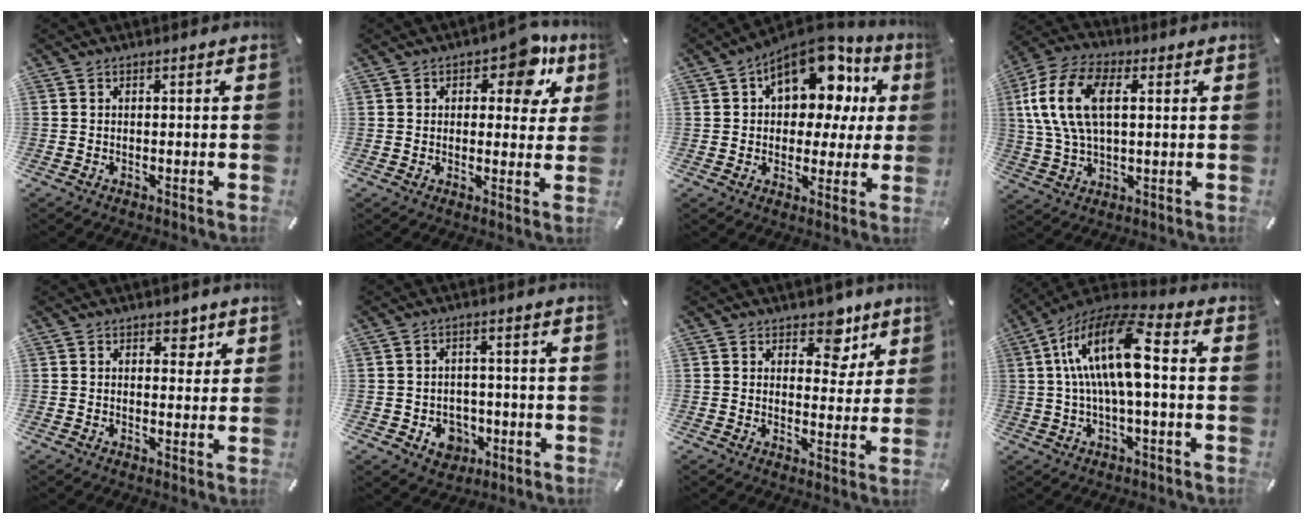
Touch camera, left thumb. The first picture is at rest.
{"total": 10.0, "force": [5.4, 5.6, 6.4], "torque": [-0.057, -0.030, 0.085]}
{"total": 16.5, "force": [7.7, 10.1, 10.6], "torque": [-0.147, -0.047, 0.133]}
{"total": 13.7, "force": [3.3, 7.9, 10.7], "torque": [-0.251, 0.006, 0.054]}
{"total": 3.4, "force": [1.7, 2.4, 1.7], "torque": [0.000, -0.010, 0.020]}
{"total": 5.7, "force": [-1.8, 5.0, 1.9], "torque": [-0.016, 0.012, -0.030]}
{"total": 8.0, "force": [5.2, 5.1, 3.3], "torque": [-0.016, -0.038, 0.083]}
{"total": 17.3, "force": [1.9, 6.7, 15.9], "torque": [-0.311, 0.000, 0.028]}